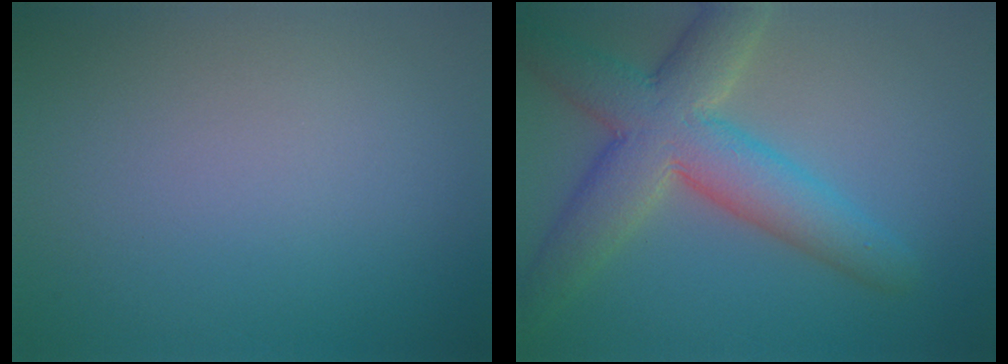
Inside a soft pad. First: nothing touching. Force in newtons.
{"total": 8.0, "press": 8.0, "slide": 0.4}